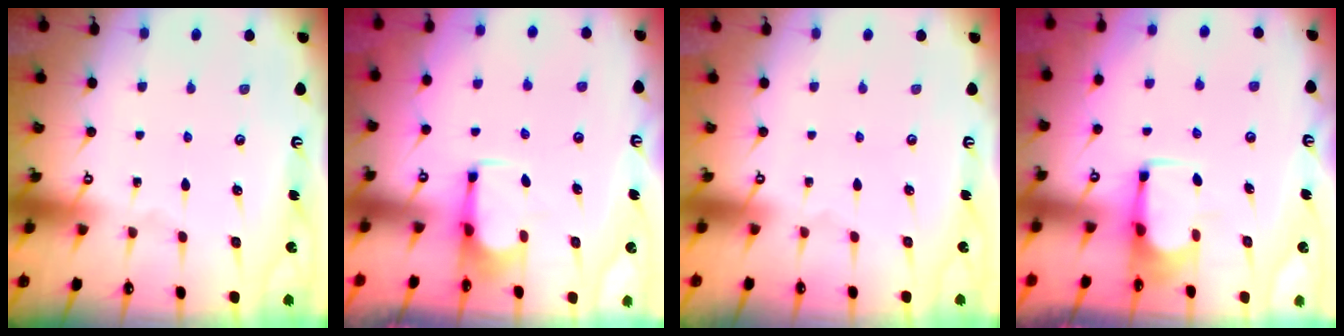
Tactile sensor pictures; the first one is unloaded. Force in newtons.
{"total": 2.8, "press": 2.6, "slide": 0.8}
{"total": 1.5, "press": 1.4, "slide": 0.6}
{"total": 1.8, "press": 1.7, "slide": 0.5}